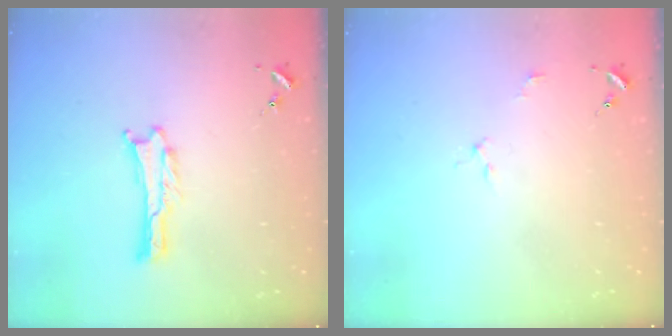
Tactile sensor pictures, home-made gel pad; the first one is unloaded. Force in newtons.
{"total": 2.0, "press": 2.0, "slide": 0.1}